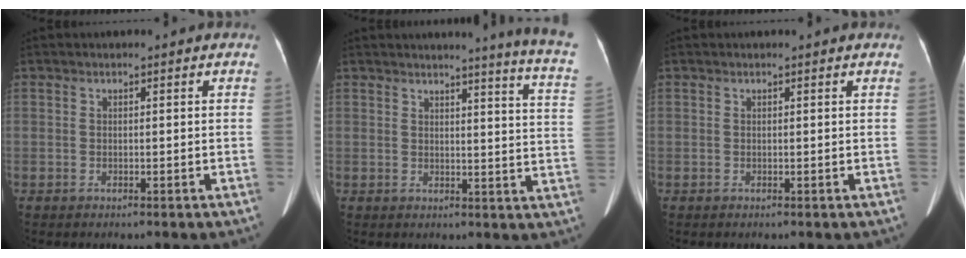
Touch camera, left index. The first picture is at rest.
{"total": 11.6, "force": [10.0, -1.9, 5.5], "torque": [-0.065, -0.080, 0.089]}
{"total": 0.0}